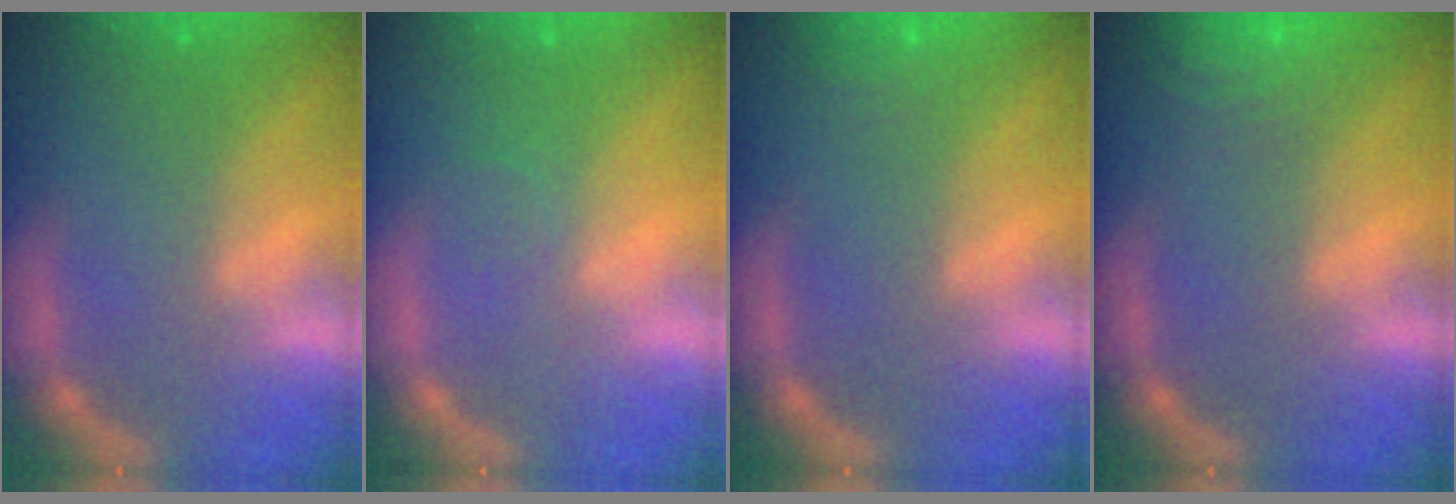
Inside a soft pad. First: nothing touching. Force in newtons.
{"total": 1.0}
{"total": 1.9}
{"total": 7.5}